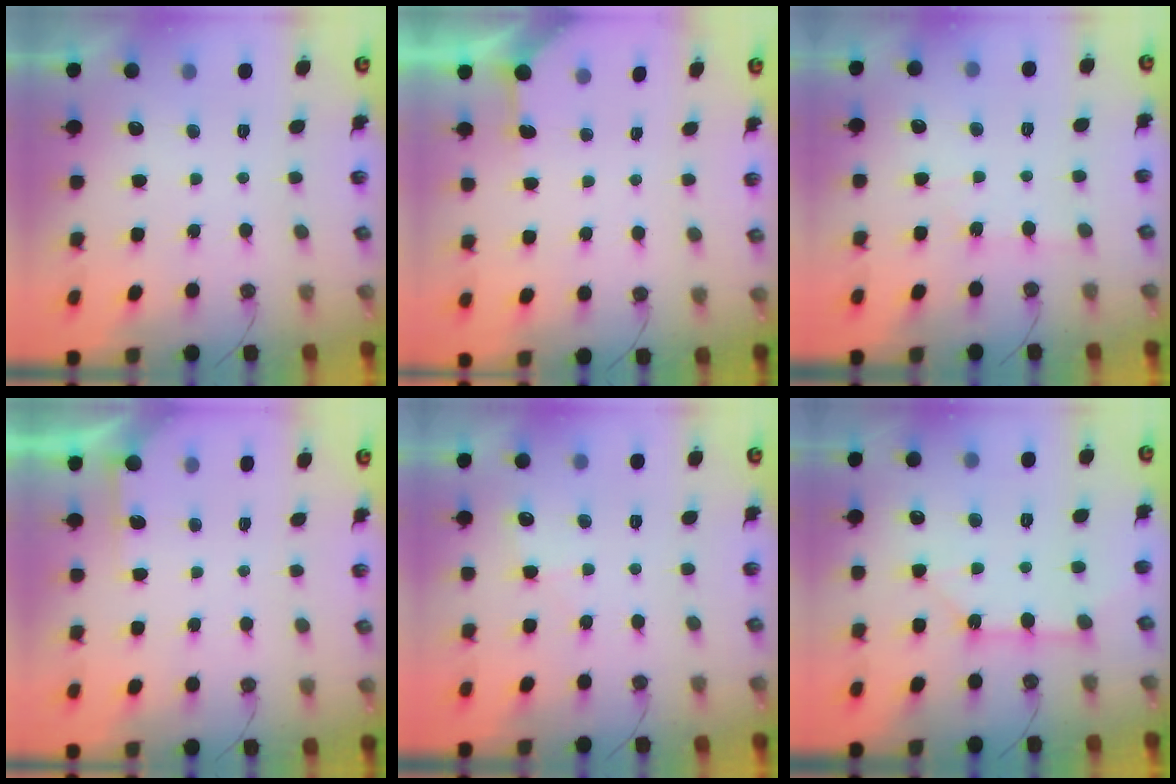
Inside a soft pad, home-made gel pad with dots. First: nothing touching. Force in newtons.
{"total": 1.6, "press": 1.5, "slide": 0.3}
{"total": 1.6, "press": 1.6, "slide": 0.2}
{"total": 2.8, "press": 2.8, "slide": 0.4}
{"total": 3.5, "press": 3.5, "slide": 0.5}
{"total": 6.2, "press": 6.2, "slide": 0.6}